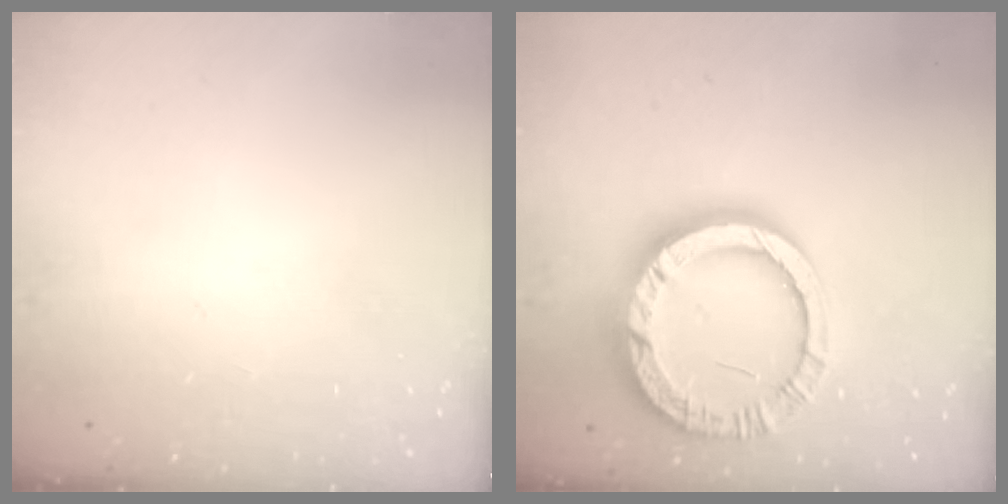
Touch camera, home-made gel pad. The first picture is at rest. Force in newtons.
{"total": 18.9, "press": 18.9, "slide": 1.7}